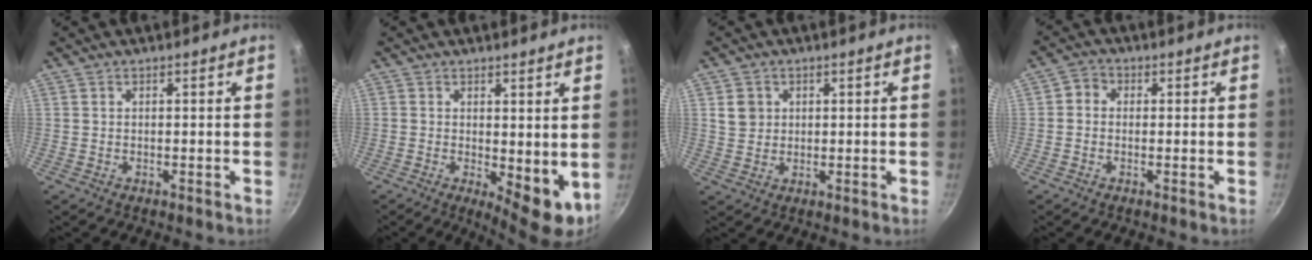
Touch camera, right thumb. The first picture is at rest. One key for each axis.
{"total": 6.8, "fx": 0.2, "fy": 2.9, "fz": 6.2, "tx": -0.076, "ty": -0.013, "tz": 0.010}
{"total": 3.9, "fx": 1.0, "fy": 3.5, "fz": 1.4, "tx": -0.008, "ty": 0.004, "tz": 0.019}
{"total": 2.9, "fx": 0.0, "fy": 2.6, "fz": 1.3, "tx": -0.017, "ty": 0.005, "tz": -0.015}